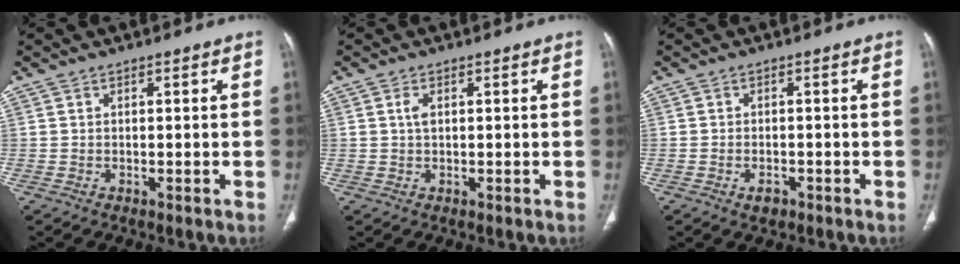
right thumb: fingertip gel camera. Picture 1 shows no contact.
{"total": 1.6, "force": [0.4, 0.9, 1.3], "torque": [-0.027, 0.004, 0.009]}
{"total": 2.1, "force": [-1.2, 1.3, 1.3], "torque": [-0.020, 0.006, -0.014]}